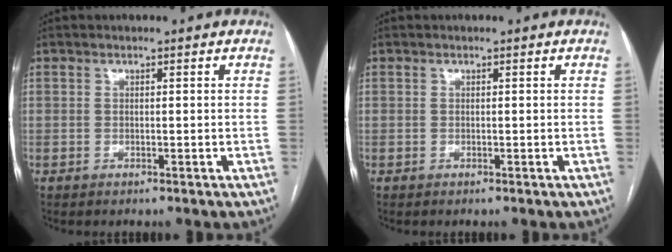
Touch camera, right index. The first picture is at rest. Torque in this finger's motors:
{"motor_torque": [0.00, 0.00, 0.00, 0.00]}